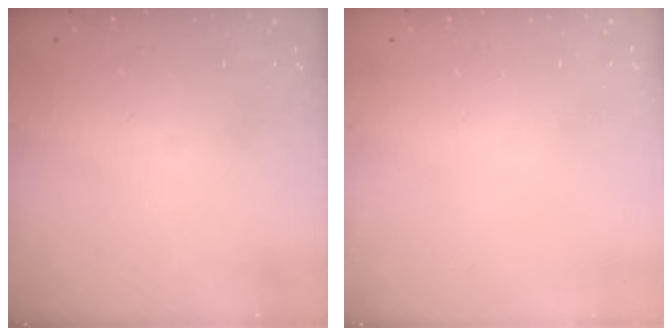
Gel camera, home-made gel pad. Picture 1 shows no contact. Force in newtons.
{"total": 0.0}